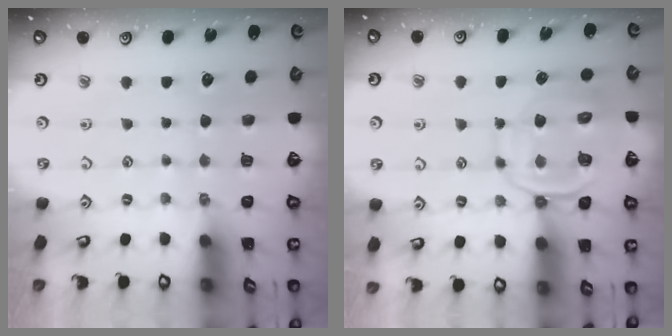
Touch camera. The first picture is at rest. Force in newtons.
{"total": 12.1, "press": 12.0, "slide": 1.6}